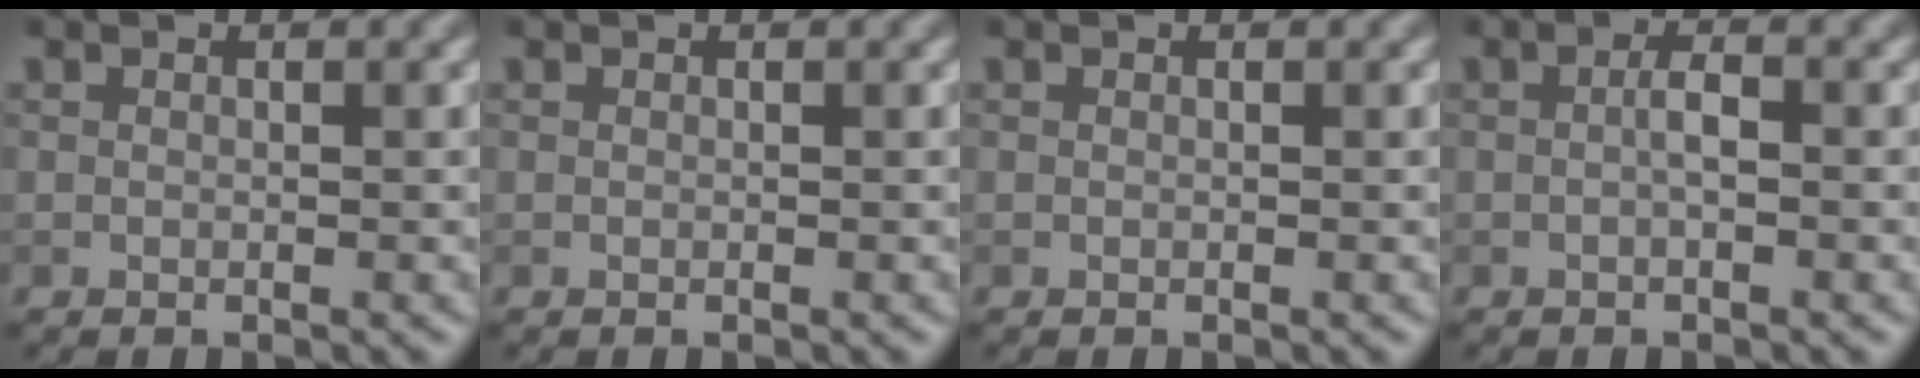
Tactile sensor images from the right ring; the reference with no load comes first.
{"total": 0.0}
{"total": 0.0}
{"total": 1.6, "force": [-0.3, 0.5, 1.5], "torque": [-0.031, 0.001, -0.008]}